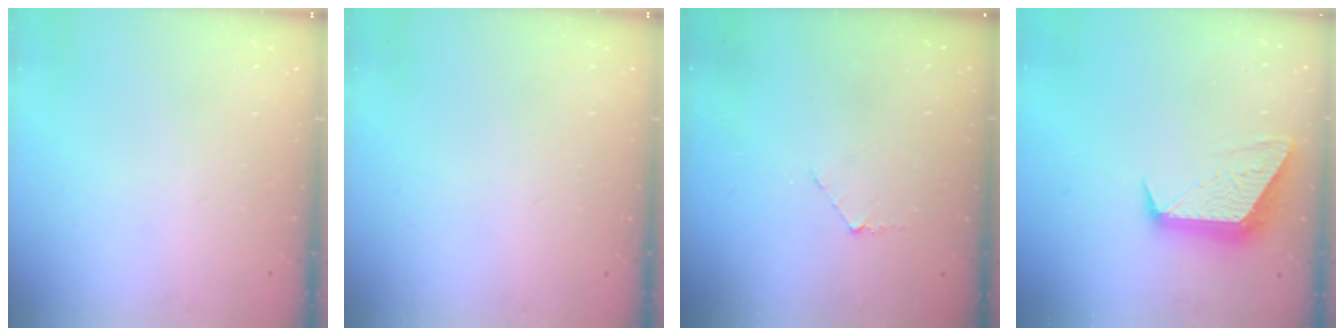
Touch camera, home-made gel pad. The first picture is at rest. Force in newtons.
{"total": 0.0}
{"total": 3.5, "press": 3.5, "slide": 0.3}
{"total": 10.4, "press": 10.4, "slide": 0.9}